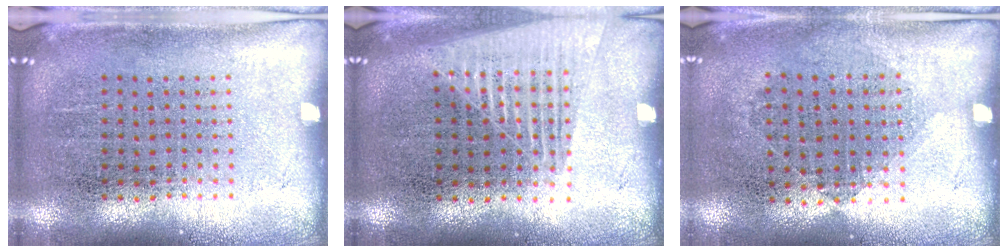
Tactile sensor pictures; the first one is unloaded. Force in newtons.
{"total": 1.5, "press": 1.5, "slide": 0.4}
{"total": 0.9, "press": 0.8, "slide": 0.4}